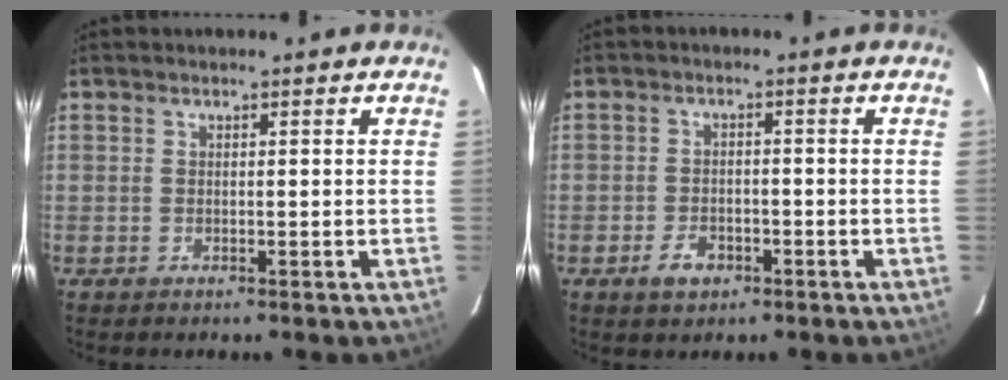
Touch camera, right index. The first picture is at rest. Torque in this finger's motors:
{"motor_torque": [0.31, -0.33, 0.02, -0.02]}